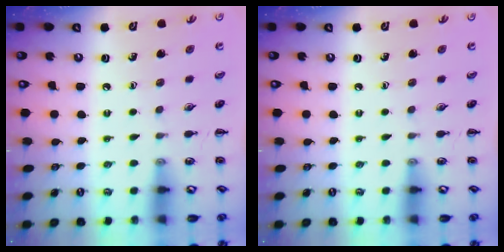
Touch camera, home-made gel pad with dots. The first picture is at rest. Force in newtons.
{"total": 0.0}